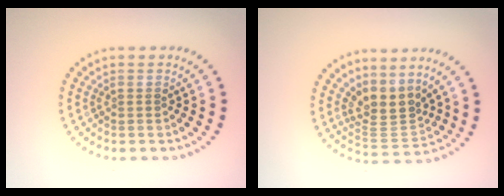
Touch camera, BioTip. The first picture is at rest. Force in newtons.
{"total": 3.4, "press": 2.6, "slide": 2.2}